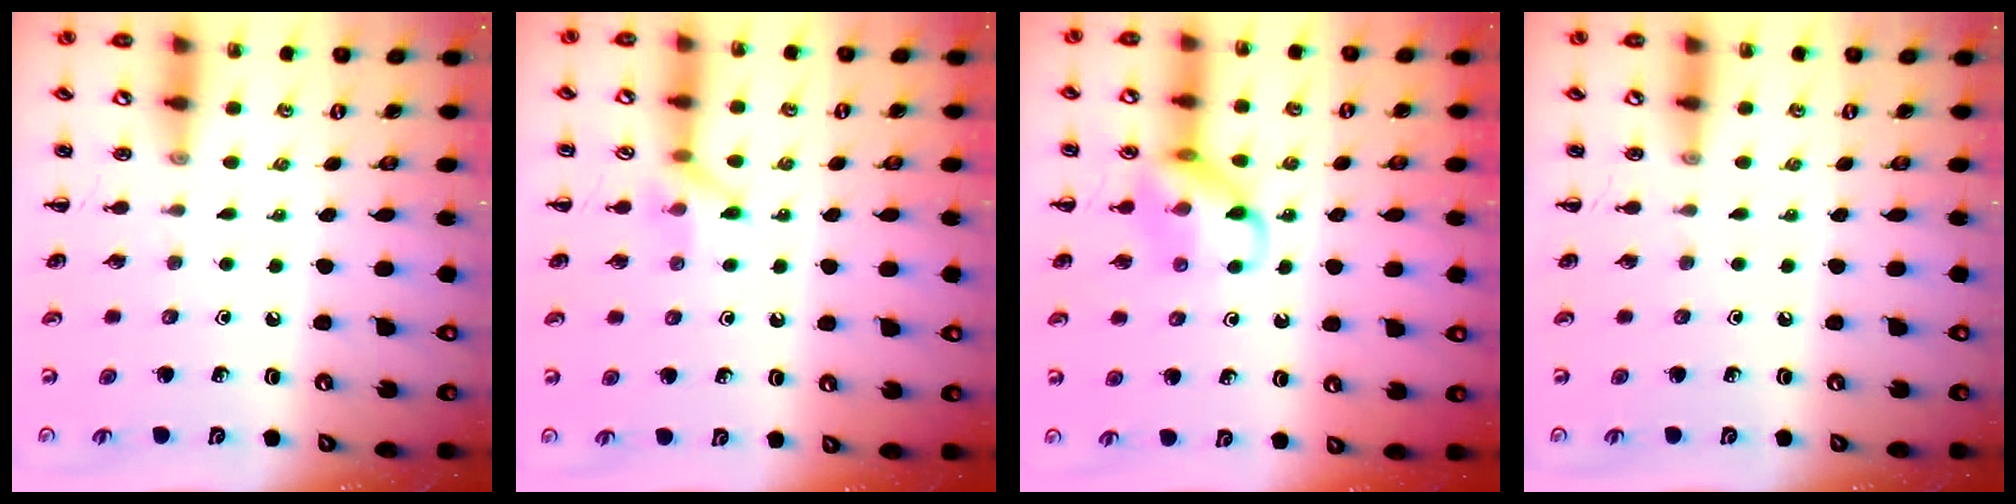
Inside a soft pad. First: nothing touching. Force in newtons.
{"total": 6.9, "press": 6.8, "slide": 0.9}
{"total": 11.1, "press": 11.1, "slide": 1.0}
{"total": 0.0}